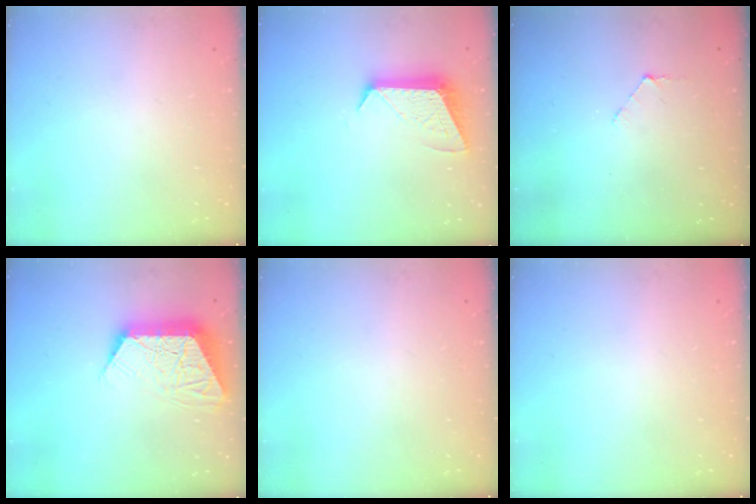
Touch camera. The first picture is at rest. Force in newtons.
{"total": 10.1, "press": 10.1, "slide": 0.7}
{"total": 3.5, "press": 3.5, "slide": 0.4}
{"total": 13.6, "press": 13.5, "slide": 1.2}
{"total": 0.0}
{"total": 0.0}